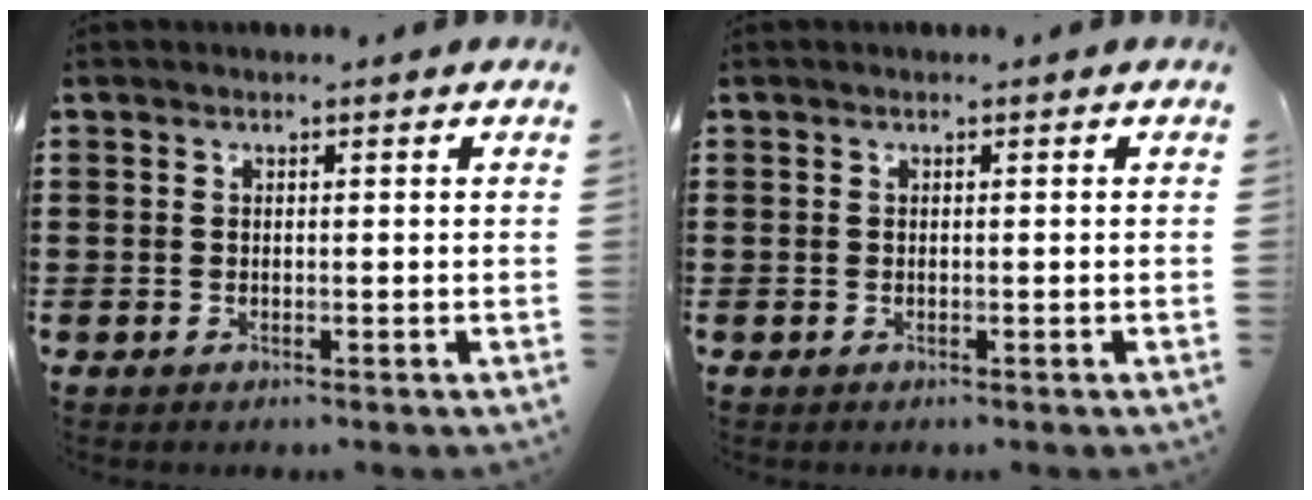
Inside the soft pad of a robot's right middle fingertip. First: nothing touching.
{"total": 0.0}